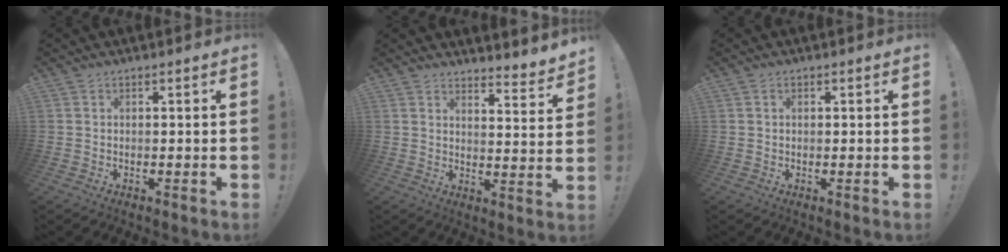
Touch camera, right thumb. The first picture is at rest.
{"total": 4.9, "force": [4.4, 0.3, 2.2], "torque": [-0.021, -0.051, 0.072]}
{"total": 0.7, "force": [0.2, 0.6, 0.2], "torque": [-0.006, 0.004, 0.003]}